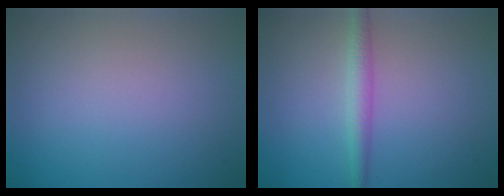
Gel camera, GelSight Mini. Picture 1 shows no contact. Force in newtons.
{"total": 2.2, "press": 2.2, "slide": 0.0}